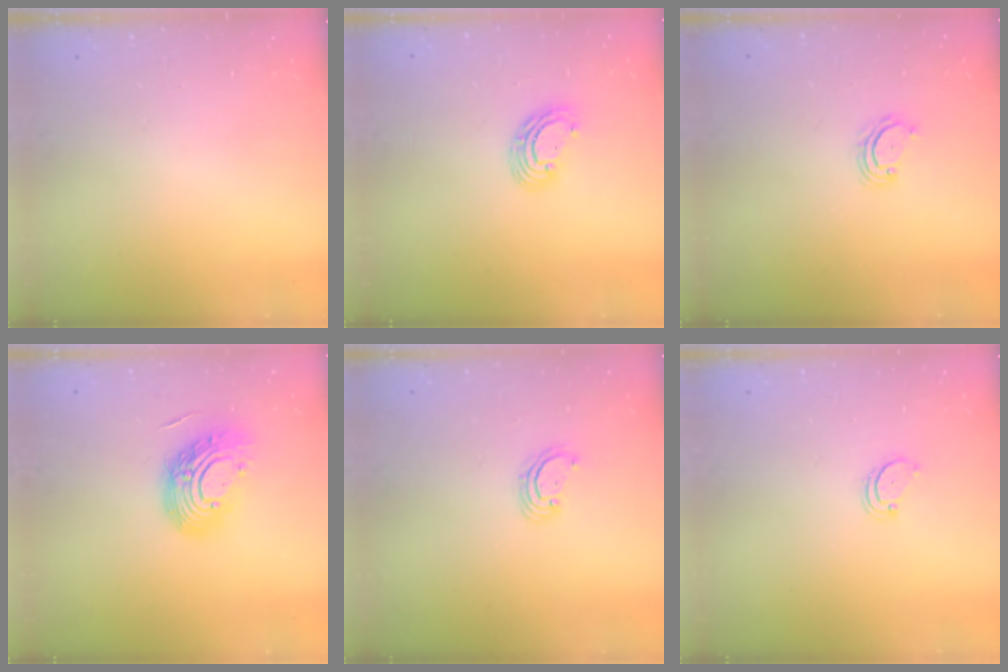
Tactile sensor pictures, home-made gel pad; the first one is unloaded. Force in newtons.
{"total": 6.7, "press": 6.6, "slide": 0.8}
{"total": 3.8, "press": 3.8, "slide": 0.5}
{"total": 14.8, "press": 14.7, "slide": 1.5}
{"total": 3.5, "press": 3.5, "slide": 0.1}
{"total": 1.9, "press": 1.9, "slide": 0.2}